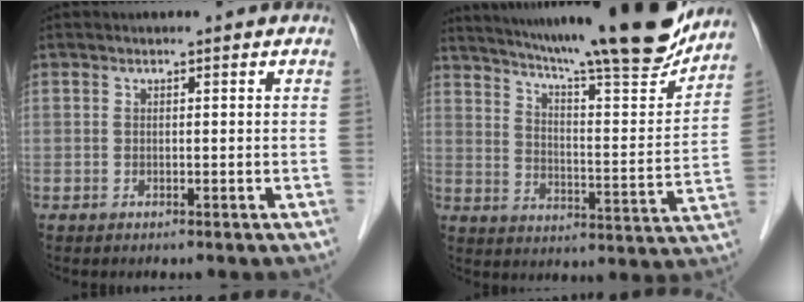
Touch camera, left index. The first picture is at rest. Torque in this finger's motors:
{"motor_torque": [0.31, -0.45, 0.51, 0.09]}